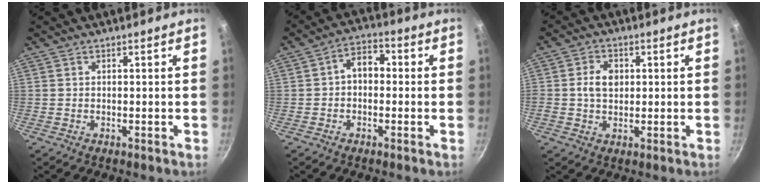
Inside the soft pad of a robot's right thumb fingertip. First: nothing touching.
{"total": 5.6, "force": [-0.1, 3.9, 3.9], "torque": [-0.038, 0.018, -0.014]}
{"total": 5.1, "force": [0.6, 3.7, 3.4], "torque": [-0.045, 0.004, 0.005]}